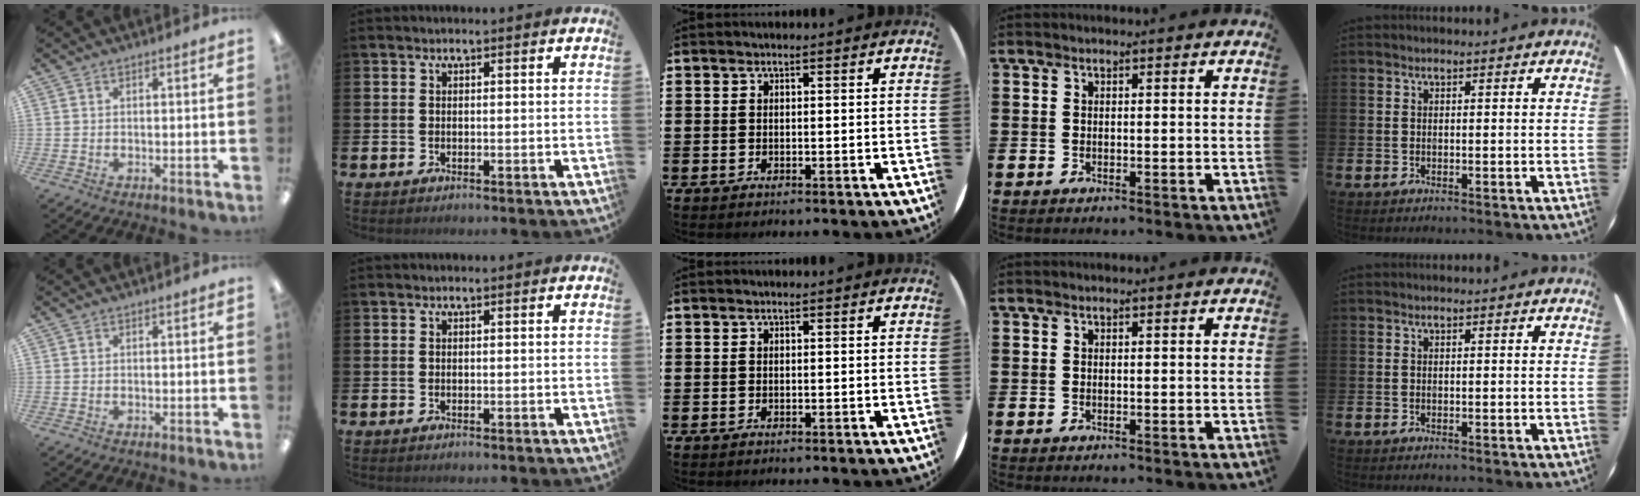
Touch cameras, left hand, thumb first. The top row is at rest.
{}